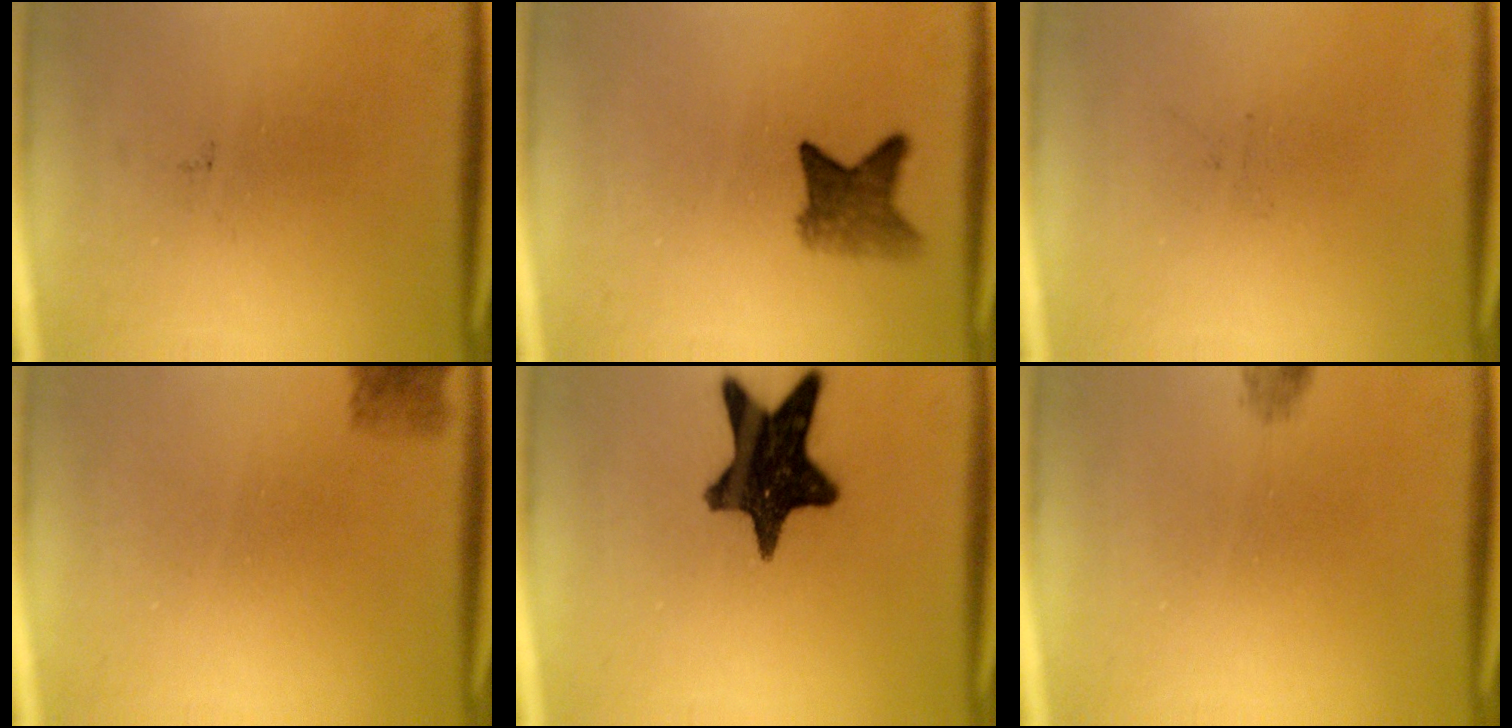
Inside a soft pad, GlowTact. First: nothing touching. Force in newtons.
{"total": 4.3}
{"total": 0.0}
{"total": 2.3}
{"total": 15.6}
{"total": 1.2}